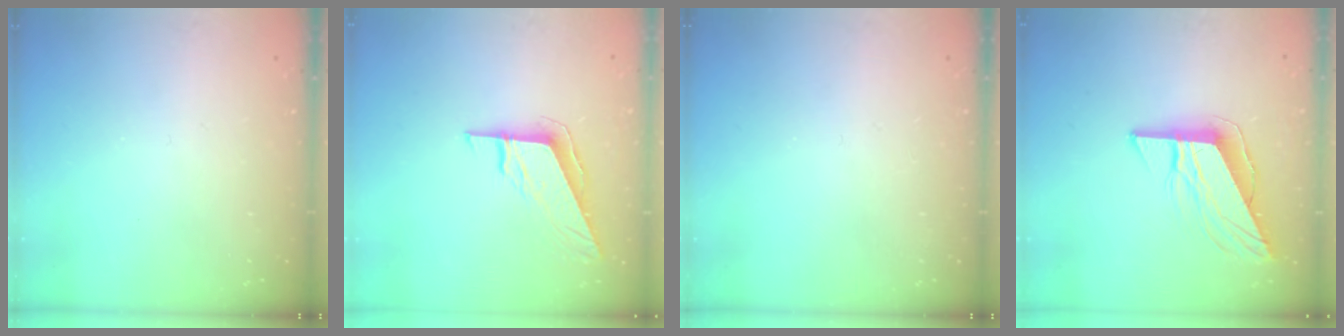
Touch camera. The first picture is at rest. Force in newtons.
{"total": 8.6, "press": 8.6, "slide": 0.2}
{"total": 0.0}
{"total": 9.9, "press": 9.9, "slide": 0.4}